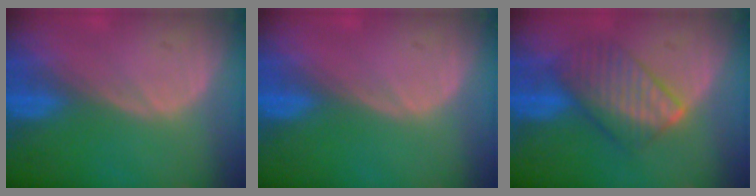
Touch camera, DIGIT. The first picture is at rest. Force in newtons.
{"total": 0.0}
{"total": 7.1, "press": 7.1, "slide": 0.3}